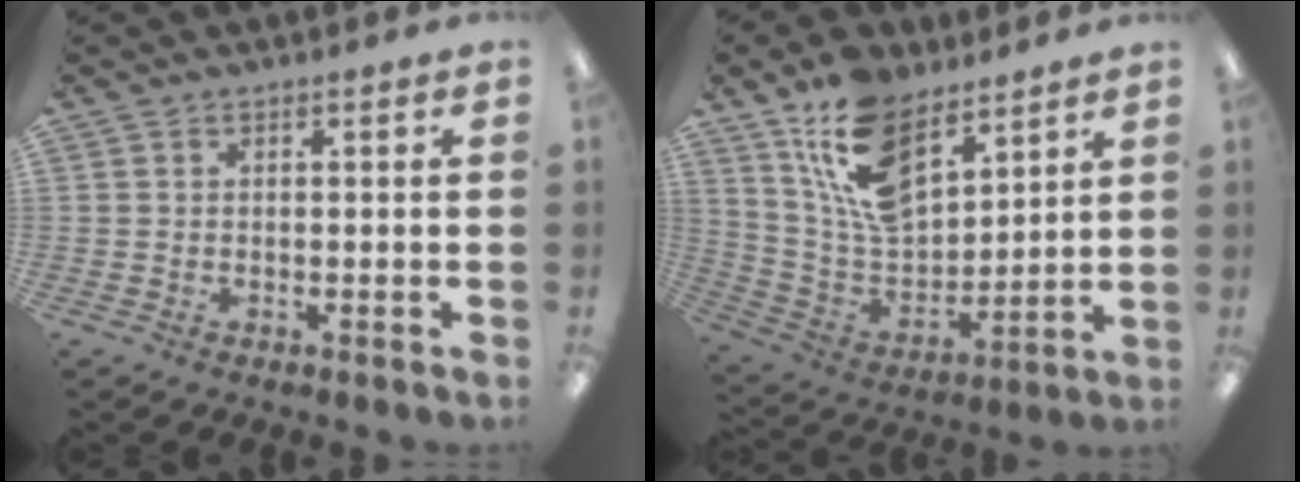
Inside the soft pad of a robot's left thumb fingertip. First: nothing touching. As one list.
[{"total": 16.0, "force": [10.1, 8.3, 9.2], "torque": [-0.192, -0.041, 0.190]}]